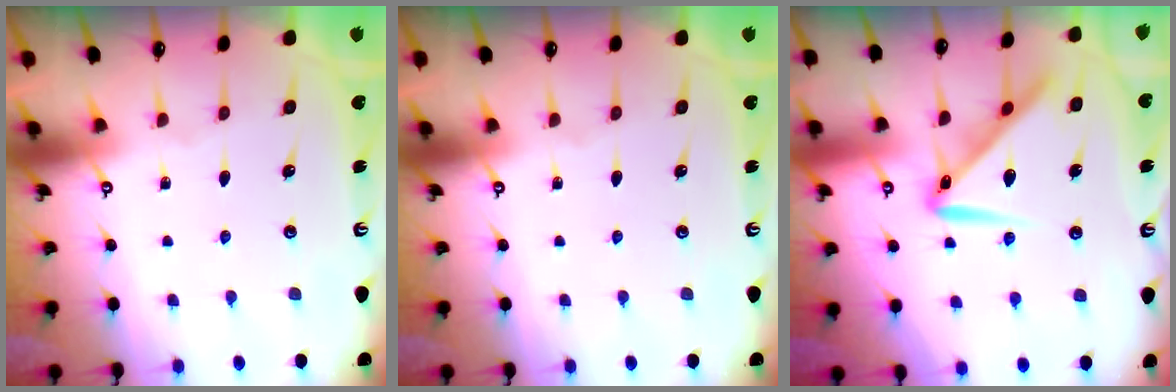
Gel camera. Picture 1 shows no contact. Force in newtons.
{"total": 0.0}
{"total": 12.2, "press": 12.2, "slide": 0.7}